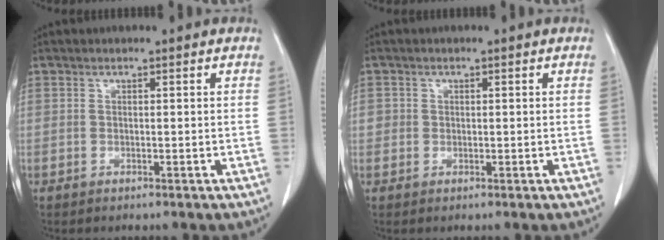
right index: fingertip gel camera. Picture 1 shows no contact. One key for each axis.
{"total": 1.4, "fx": 0.0, "fy": 1.3, "fz": 0.2, "tx": 0.006, "ty": 0.005, "tz": -0.002}